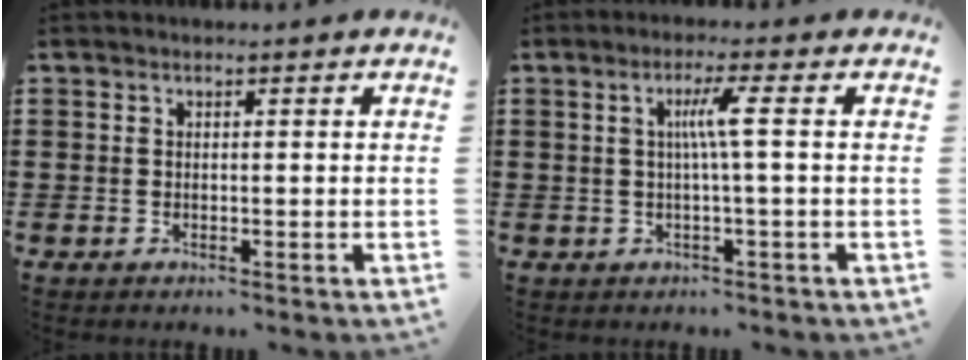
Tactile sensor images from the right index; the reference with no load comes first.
{"total": 4.2, "force": [0.3, -0.3, 4.2], "torque": [-0.080, -0.002, -0.001]}